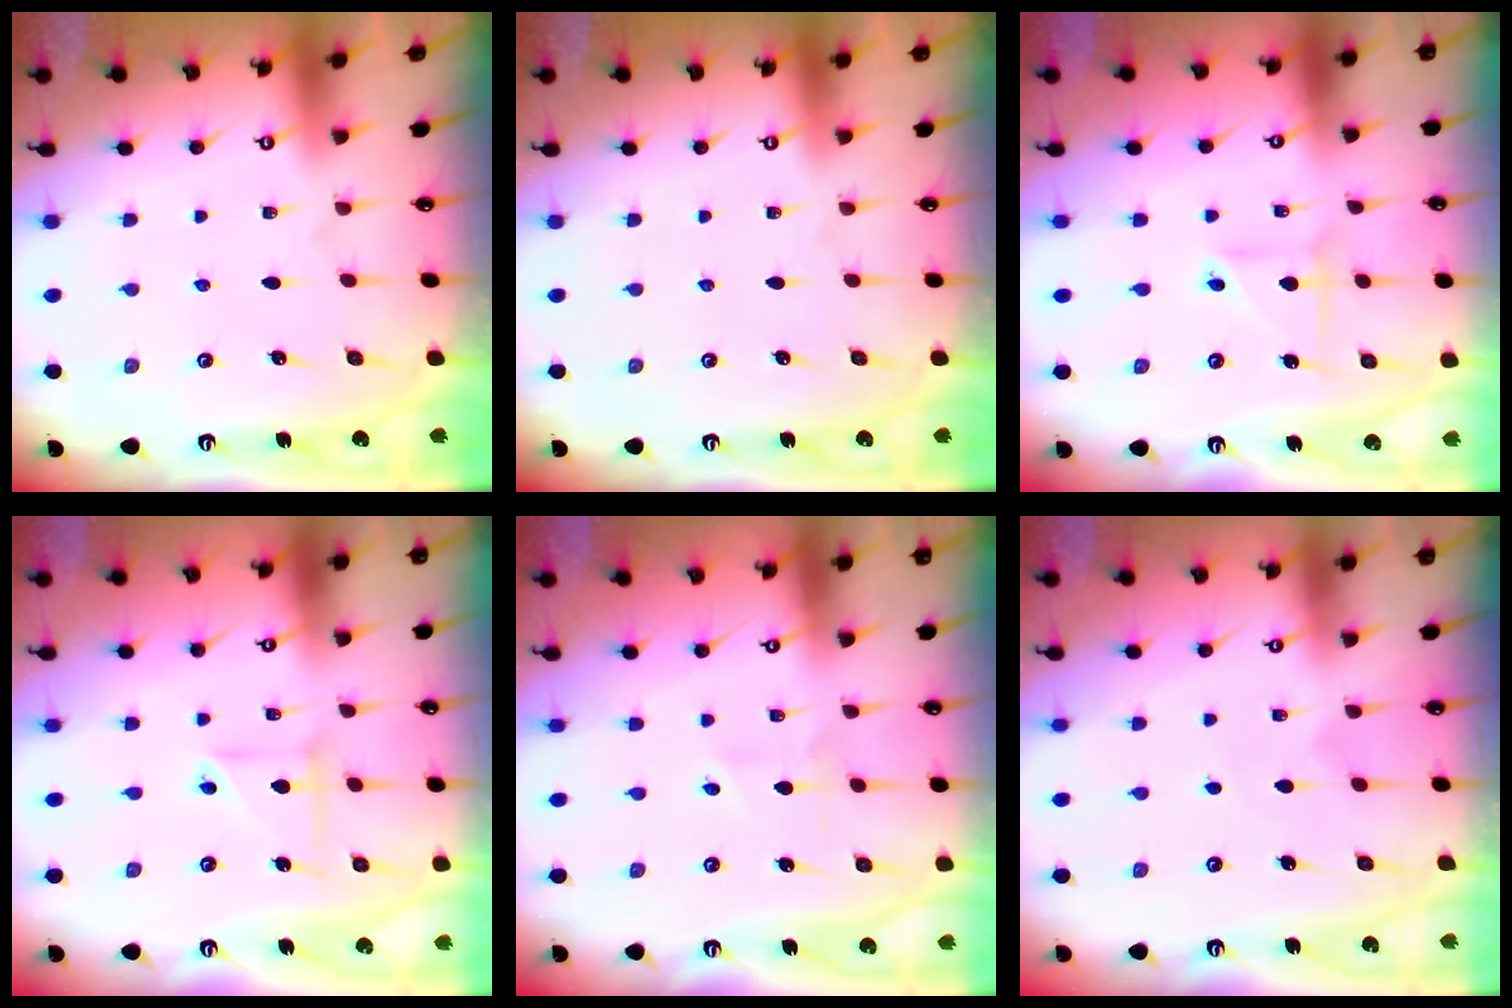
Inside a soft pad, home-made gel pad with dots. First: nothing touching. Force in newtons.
{"total": 0.0}
{"total": 4.1, "press": 4.1, "slide": 0.3}
{"total": 3.6, "press": 3.6, "slide": 0.3}
{"total": 2.3, "press": 2.0, "slide": 1.0}
{"total": 4.0, "press": 3.9, "slide": 0.4}